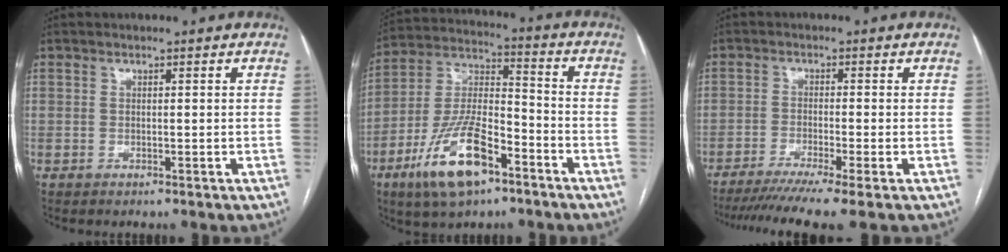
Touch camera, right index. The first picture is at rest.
{"total": 15.3, "force": [-8.3, 5.4, 11.6], "torque": [-0.238, 0.002, -0.148]}
{"total": 9.4, "force": [-7.3, -1.2, 5.7], "torque": [-0.079, -0.023, -0.113]}